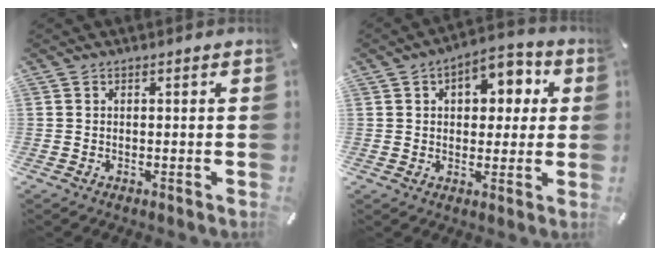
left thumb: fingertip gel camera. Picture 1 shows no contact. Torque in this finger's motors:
{"motor_torque": [0.26, 0.26, 0.51, 0.28, 0.08]}